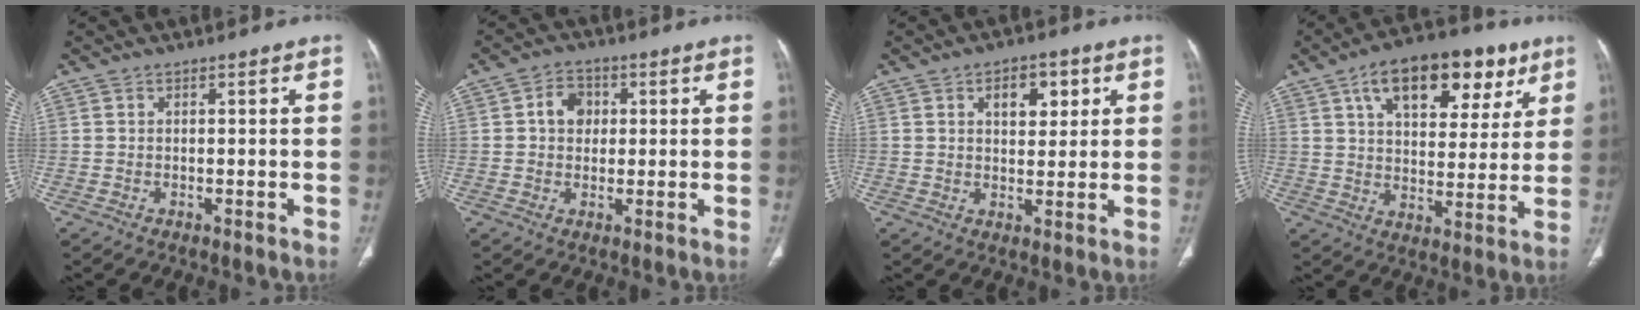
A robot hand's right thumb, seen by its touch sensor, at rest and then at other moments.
{"total": 5.2, "force": [0.9, 4.2, 2.9], "torque": [-0.025, 0.008, 0.011]}
{"total": 6.8, "force": [2.7, 4.0, 4.8], "torque": [-0.042, -0.009, 0.039]}
{"total": 19.8, "force": [9.8, 10.8, 13.3], "torque": [-0.159, -0.005, 0.152]}